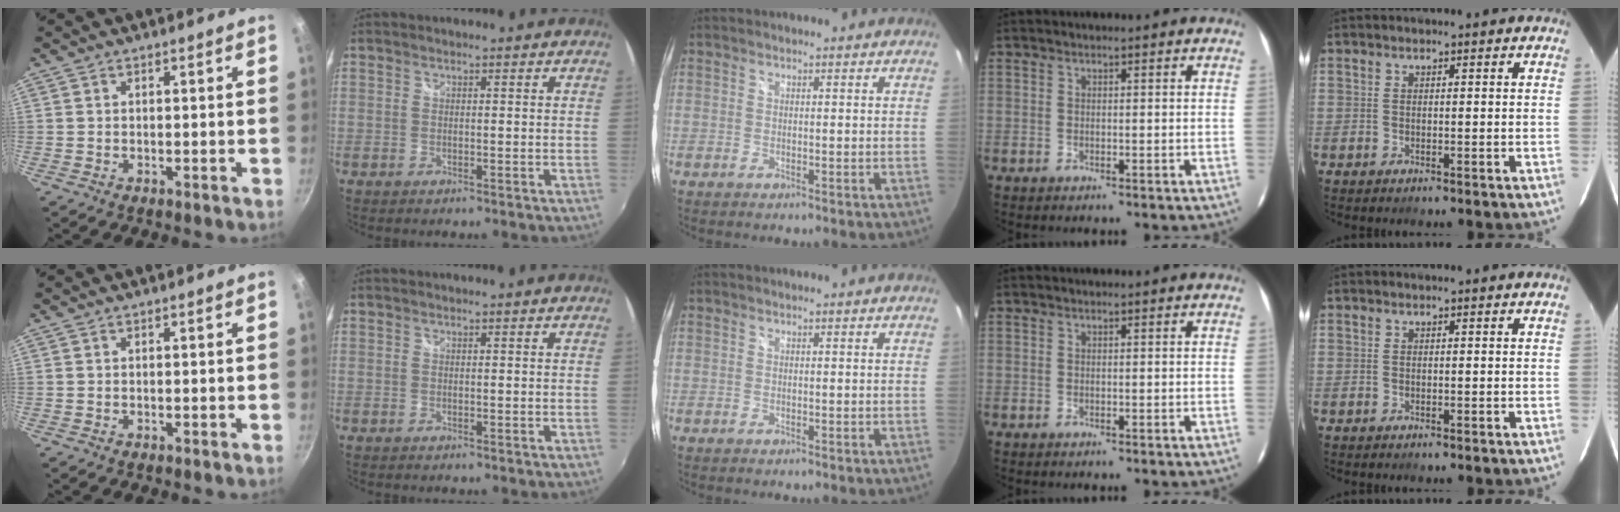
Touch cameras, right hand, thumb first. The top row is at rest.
{}